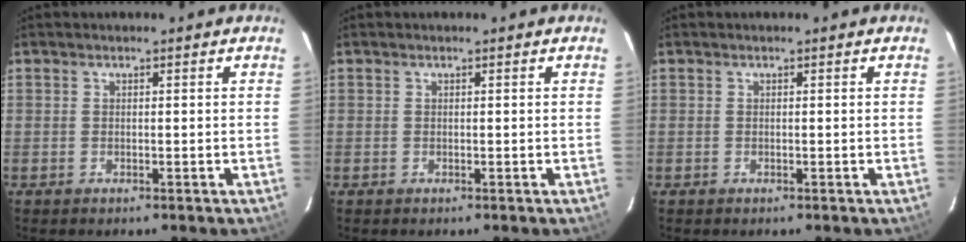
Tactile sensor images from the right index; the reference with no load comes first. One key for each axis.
{"total": 0.0}
{"total": 0.0}